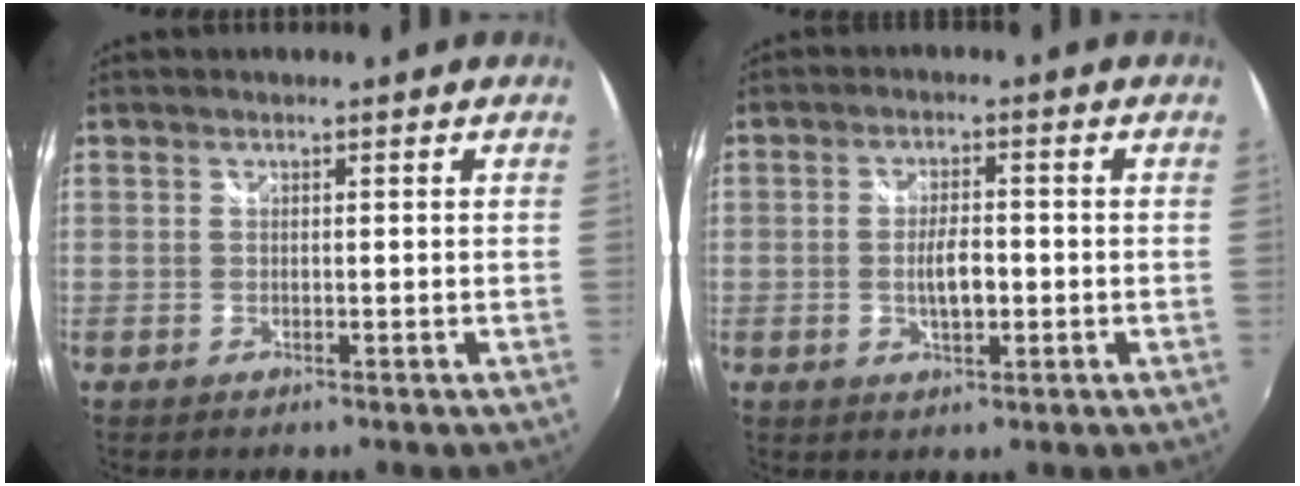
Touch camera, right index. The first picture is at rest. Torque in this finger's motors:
{"motor_torque": [0.96, 0.35, 0.43, 0.09]}